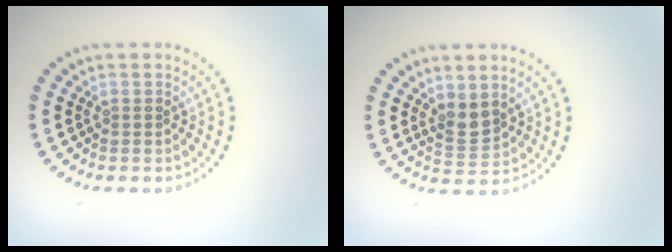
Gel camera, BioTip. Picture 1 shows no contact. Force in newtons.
{"total": 2.2, "press": 1.8, "slide": 1.2}